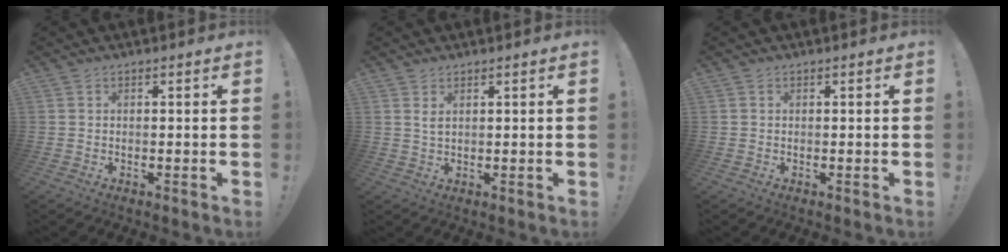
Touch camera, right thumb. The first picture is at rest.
{"total": 2.0, "force": [1.1, 0.6, 1.6], "torque": [-0.022, -0.003, 0.016]}
{"total": 0.0}